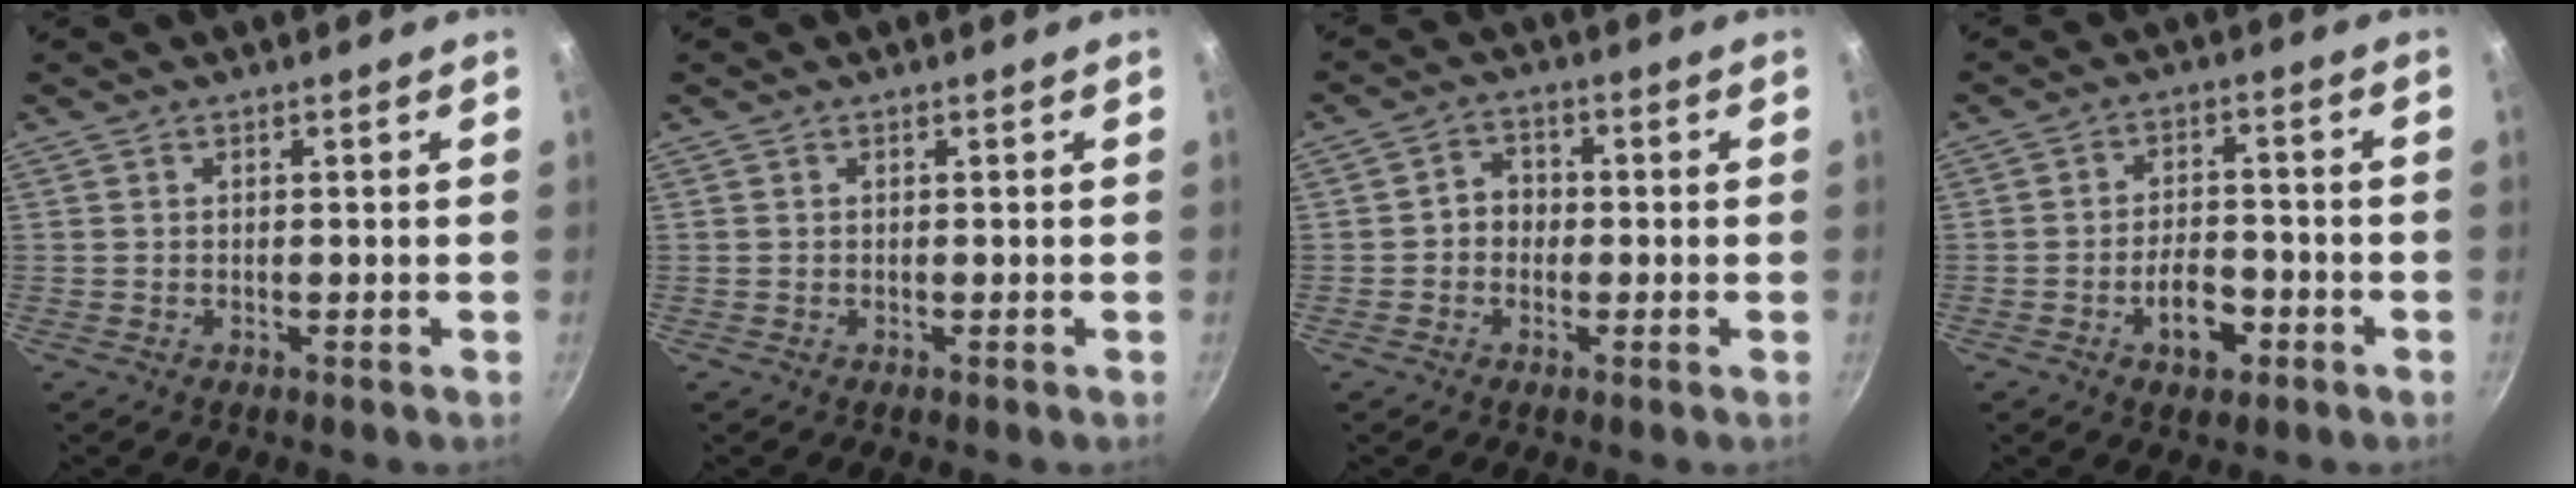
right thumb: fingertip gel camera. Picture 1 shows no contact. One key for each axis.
{"total": 0.0}
{"total": 3.9, "fx": -0.6, "fy": 3.4, "fz": 1.8, "tx": -0.004, "ty": 0.013, "tz": -0.018}
{"total": 7.1, "fx": -3.1, "fy": 3.9, "fz": 5.0, "tx": -0.063, "ty": 0.023, "tz": -0.052}